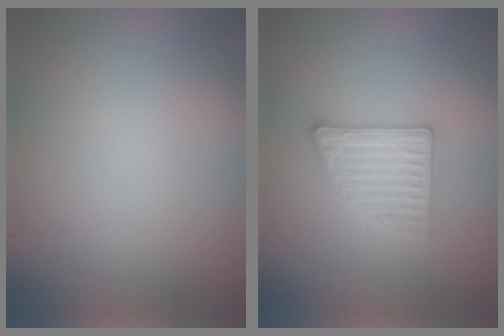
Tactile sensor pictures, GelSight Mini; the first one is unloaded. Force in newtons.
{"total": 2.8, "press": 2.8, "slide": 0.4}